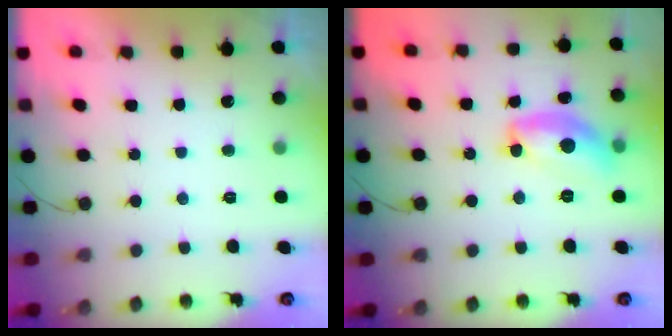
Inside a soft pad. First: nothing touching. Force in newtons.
{"total": 14.0, "press": 14.0, "slide": 1.0}